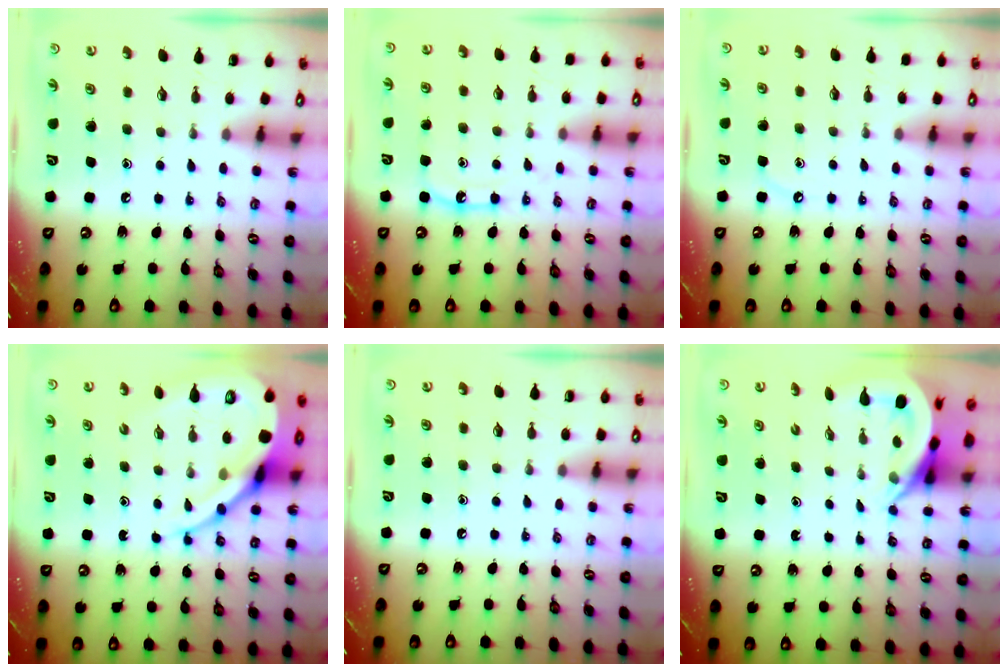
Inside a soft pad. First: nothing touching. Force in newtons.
{"total": 8.1, "press": 8.1, "slide": 0.7}
{"total": 4.1, "press": 4.1, "slide": 0.6}
{"total": 12.3, "press": 12.2, "slide": 1.4}
{"total": 0.0}
{"total": 5.7, "press": 5.6, "slide": 0.7}